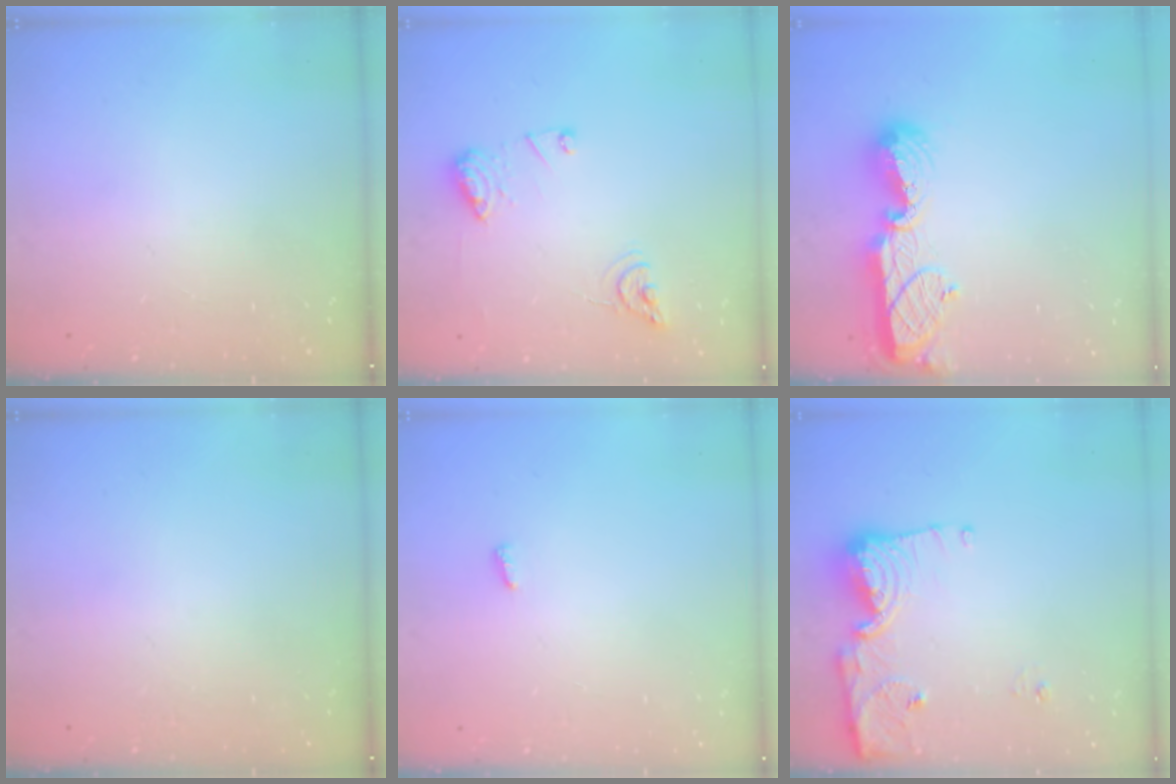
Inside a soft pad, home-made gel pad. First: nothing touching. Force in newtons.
{"total": 11.2, "press": 11.1, "slide": 1.1}
{"total": 13.8, "press": 13.8, "slide": 1.5}
{"total": 0.0}
{"total": 2.8, "press": 2.8, "slide": 0.5}
{"total": 11.7, "press": 11.6, "slide": 1.1}